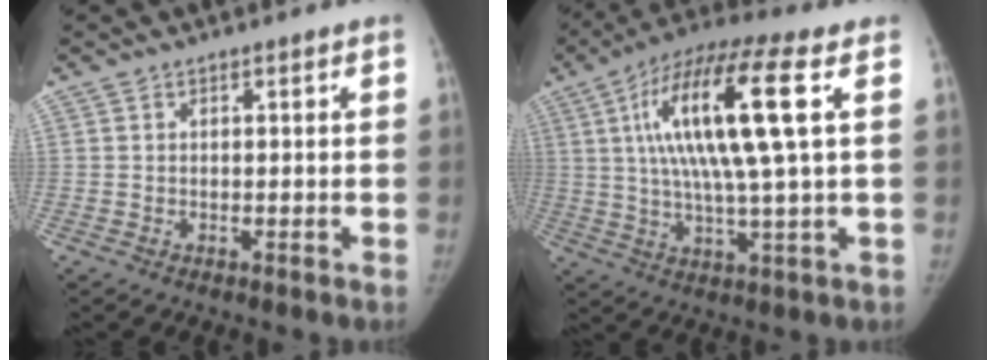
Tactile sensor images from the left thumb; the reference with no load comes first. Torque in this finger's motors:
{"motor_torque": [0.32, 1.45, 2.08, -0.69, 0.17]}